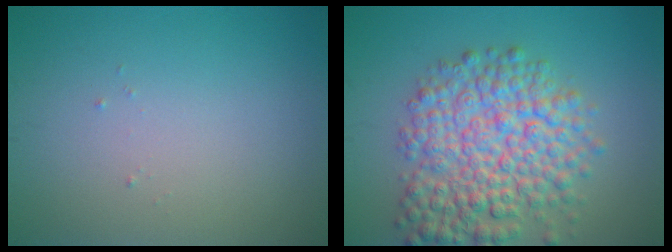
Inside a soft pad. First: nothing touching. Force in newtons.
{"total": 8.4, "press": 8.4, "slide": 0.3}